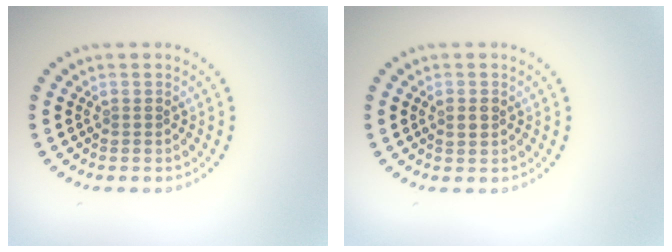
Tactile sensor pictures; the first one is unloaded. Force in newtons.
{"total": 1.0, "press": 1.0, "slide": 0.1}